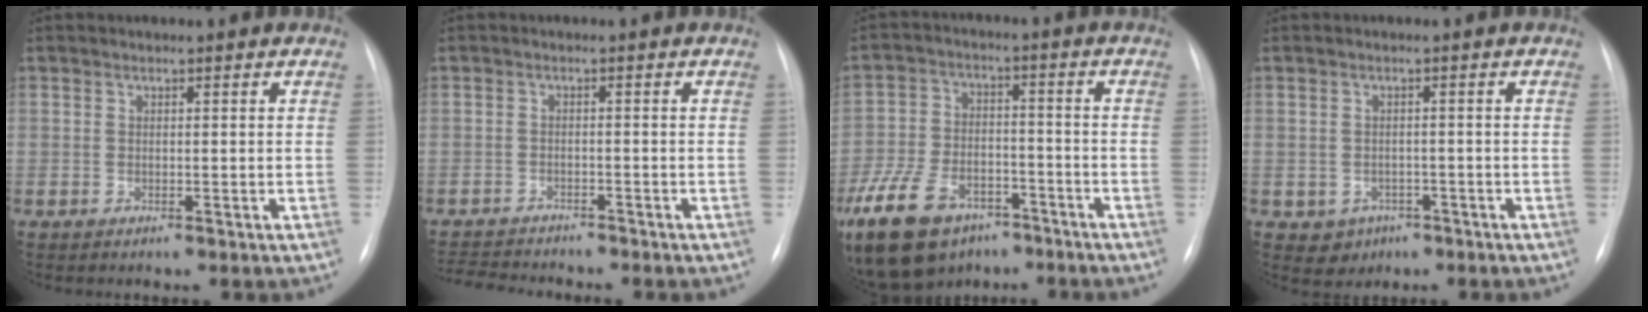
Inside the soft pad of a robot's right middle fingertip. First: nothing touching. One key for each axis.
{"total": 6.3, "fx": -6.1, "fy": 0.5, "fz": 1.4, "tx": -0.023, "ty": -0.013, "tz": -0.099}
{"total": 21.0, "fx": -13.0, "fy": 12.3, "fz": 10.9, "tx": -0.311, "ty": -0.012, "tz": -0.220}
{"total": 3.3, "fx": -1.5, "fy": 2.9, "fz": 0.6, "tx": -0.009, "ty": 0.007, "tz": -0.011}